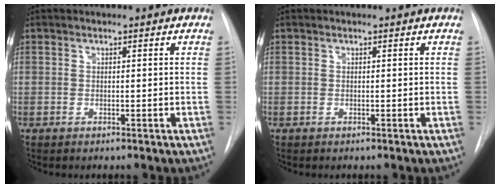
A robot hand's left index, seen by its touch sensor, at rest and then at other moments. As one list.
[{"total": 0.0}]